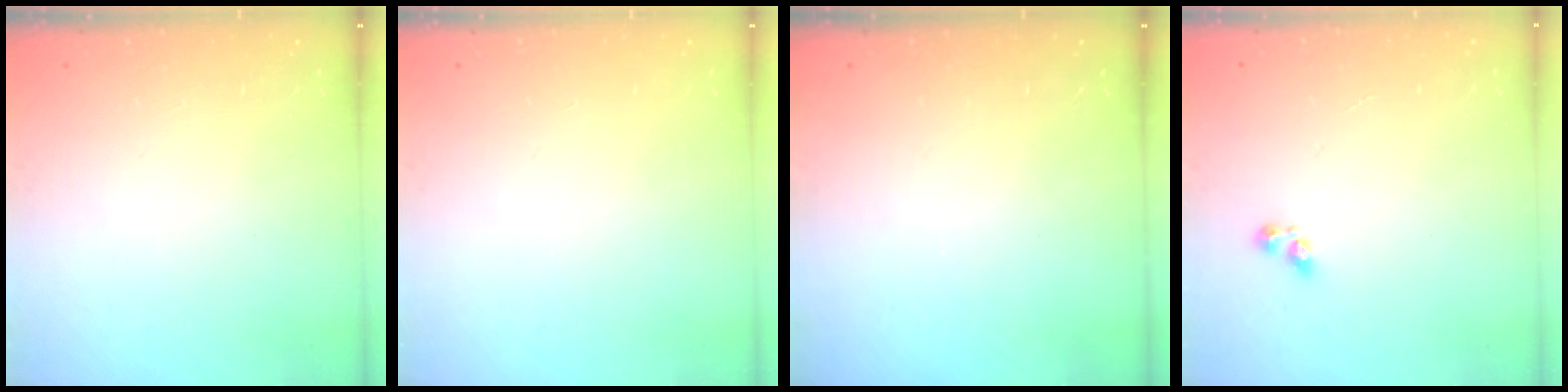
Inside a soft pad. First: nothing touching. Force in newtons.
{"total": 0.0}
{"total": 0.0}
{"total": 3.1, "press": 3.1, "slide": 0.5}